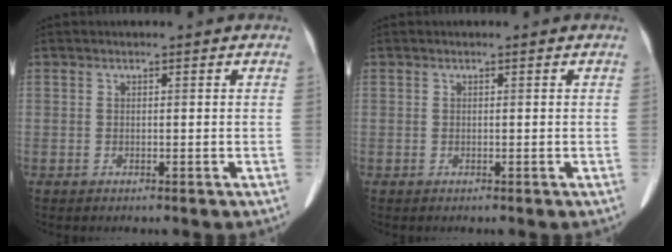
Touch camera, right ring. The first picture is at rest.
{"total": 0.0}